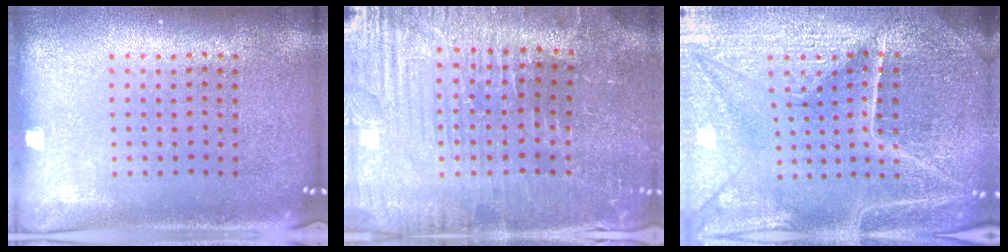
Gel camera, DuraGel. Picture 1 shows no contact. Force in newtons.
{"total": 3.6, "press": 3.6, "slide": 0.4}
{"total": 5.6, "press": 5.2, "slide": 2.2}